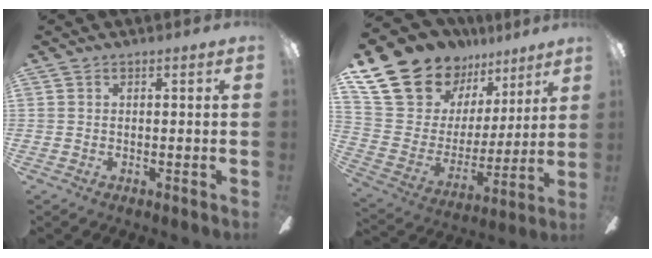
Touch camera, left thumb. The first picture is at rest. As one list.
[{"total": 20.5, "force": [15.3, 11.6, 7.3], "torque": [-0.158, -0.099, 0.298]}]